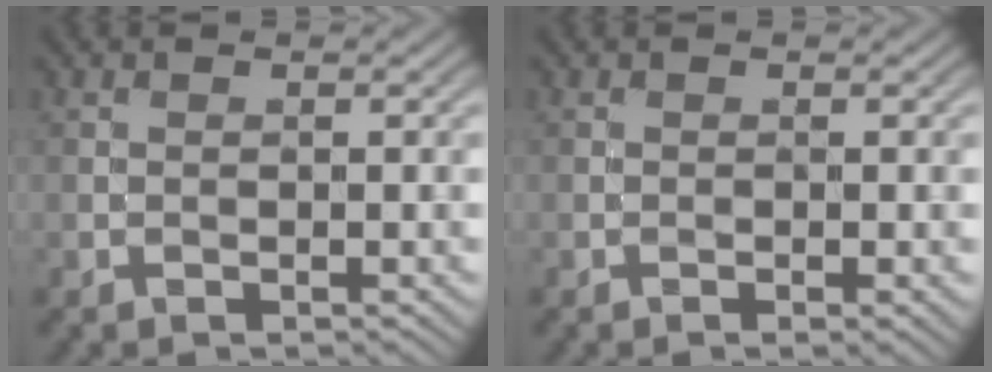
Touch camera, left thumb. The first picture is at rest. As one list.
[{"total": 1.2, "force": [-0.5, 0.3, 1.1], "torque": [-0.019, 0.001, -0.008]}]